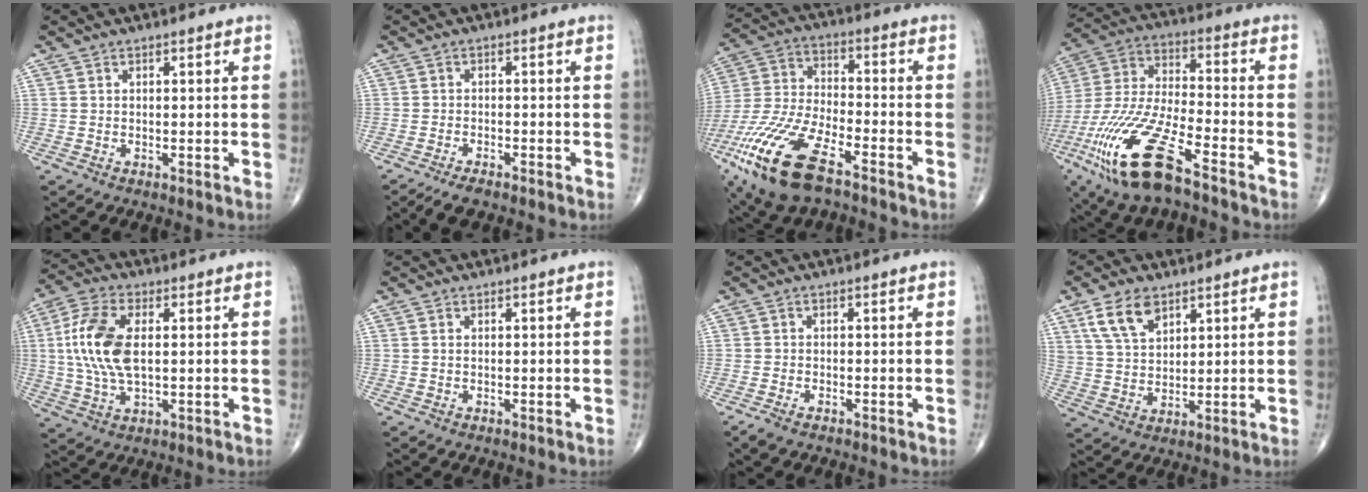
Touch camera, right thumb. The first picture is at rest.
{"total": 3.3, "force": [-2.7, 0.8, 1.7], "torque": [-0.038, 0.005, -0.049]}
{"total": 19.9, "force": [-11.2, 7.6, 14.6], "torque": [-0.330, 0.020, -0.215]}
{"total": 21.3, "force": [-12.1, 6.0, 16.5], "torque": [-0.387, 0.019, -0.230]}
{"total": 12.7, "force": [1.4, 6.4, 10.9], "torque": [-0.238, 0.005, 0.027]}
{"total": 0.0}
{"total": 2.1, "force": [-1.5, 0.9, 1.2], "torque": [-0.032, -0.002, -0.027]}
{"total": 8.2, "force": [4.7, 4.7, 4.8], "torque": [-0.078, -0.018, 0.097]}